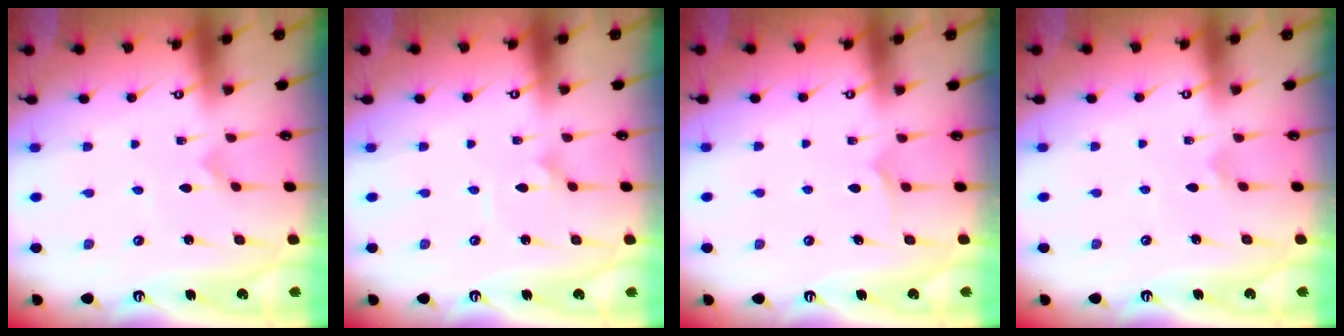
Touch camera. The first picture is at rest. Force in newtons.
{"total": 1.7, "press": 1.7, "slide": 0.1}
{"total": 5.0, "press": 5.0, "slide": 0.2}
{"total": 2.9, "press": 2.9, "slide": 0.2}